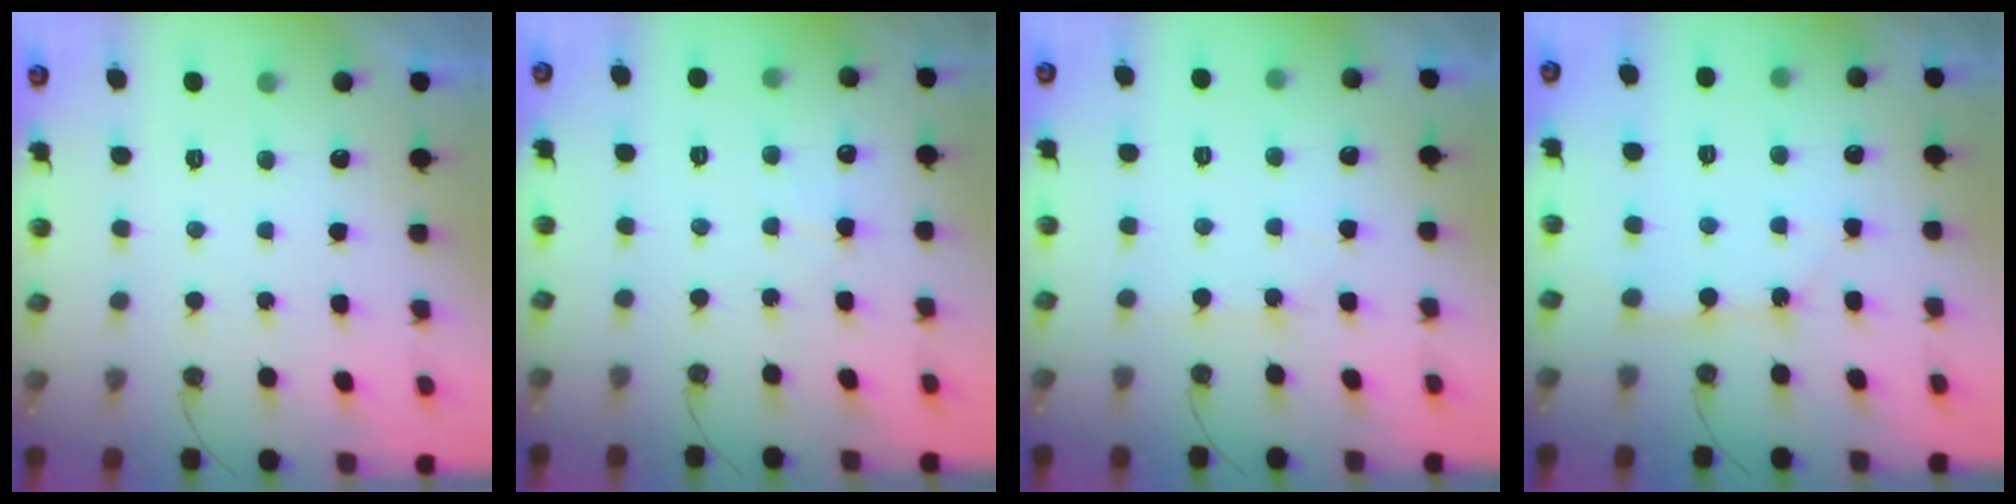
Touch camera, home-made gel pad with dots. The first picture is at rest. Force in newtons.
{"total": 3.8, "press": 3.7, "slide": 0.7}
{"total": 3.5, "press": 3.5, "slide": 0.6}
{"total": 3.0, "press": 3.0, "slide": 0.3}